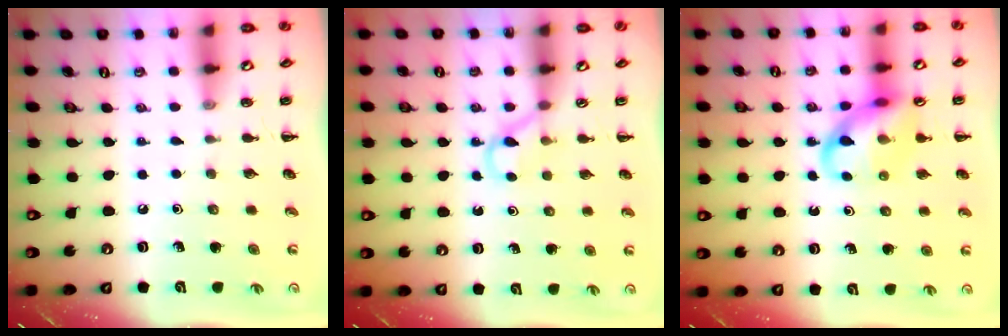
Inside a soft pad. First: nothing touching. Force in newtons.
{"total": 3.0, "press": 2.8, "slide": 1.1}
{"total": 12.6, "press": 12.4, "slide": 1.9}